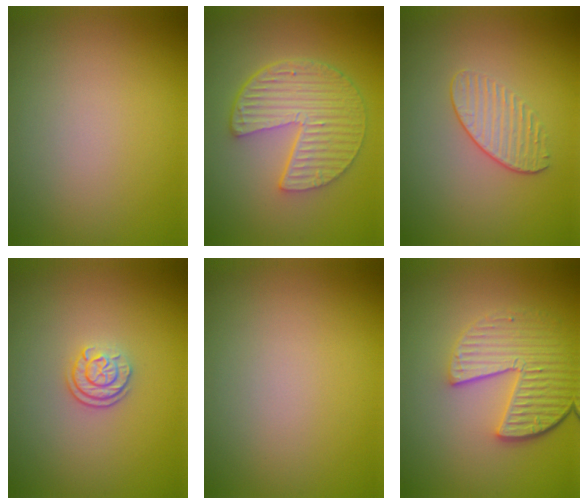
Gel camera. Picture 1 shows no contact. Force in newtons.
{"total": 6.2, "press": 4.5, "slide": 4.2}
{"total": 1.8, "press": 1.3, "slide": 1.1}
{"total": 2.1, "press": 1.7, "slide": 1.3}
{"total": 0.0}
{"total": 5.5, "press": 4.1, "slide": 3.6}